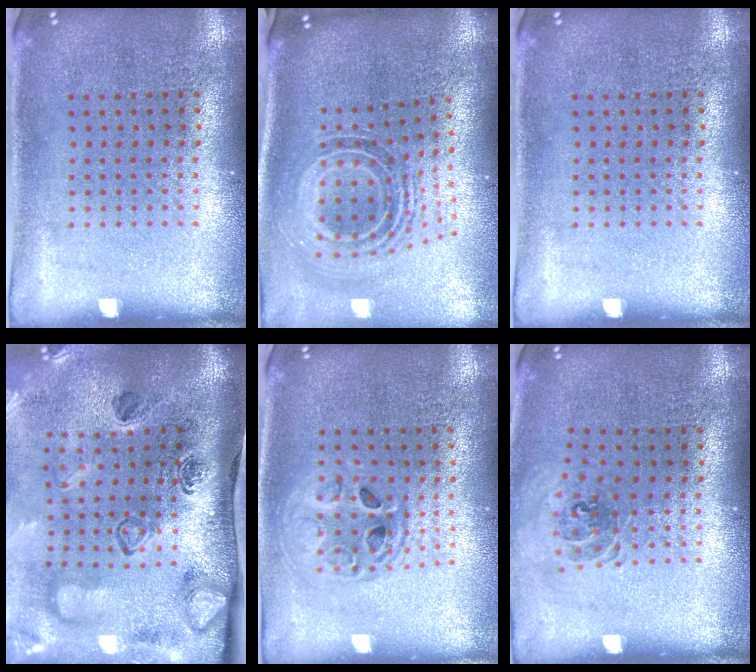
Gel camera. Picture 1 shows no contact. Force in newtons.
{"total": 1.6, "press": 1.2, "slide": 1.0}
{"total": 0.0}
{"total": 4.3, "press": 3.0, "slide": 3.1}
{"total": 1.5, "press": 1.3, "slide": 0.8}
{"total": 0.9, "press": 0.9, "slide": 0.2}